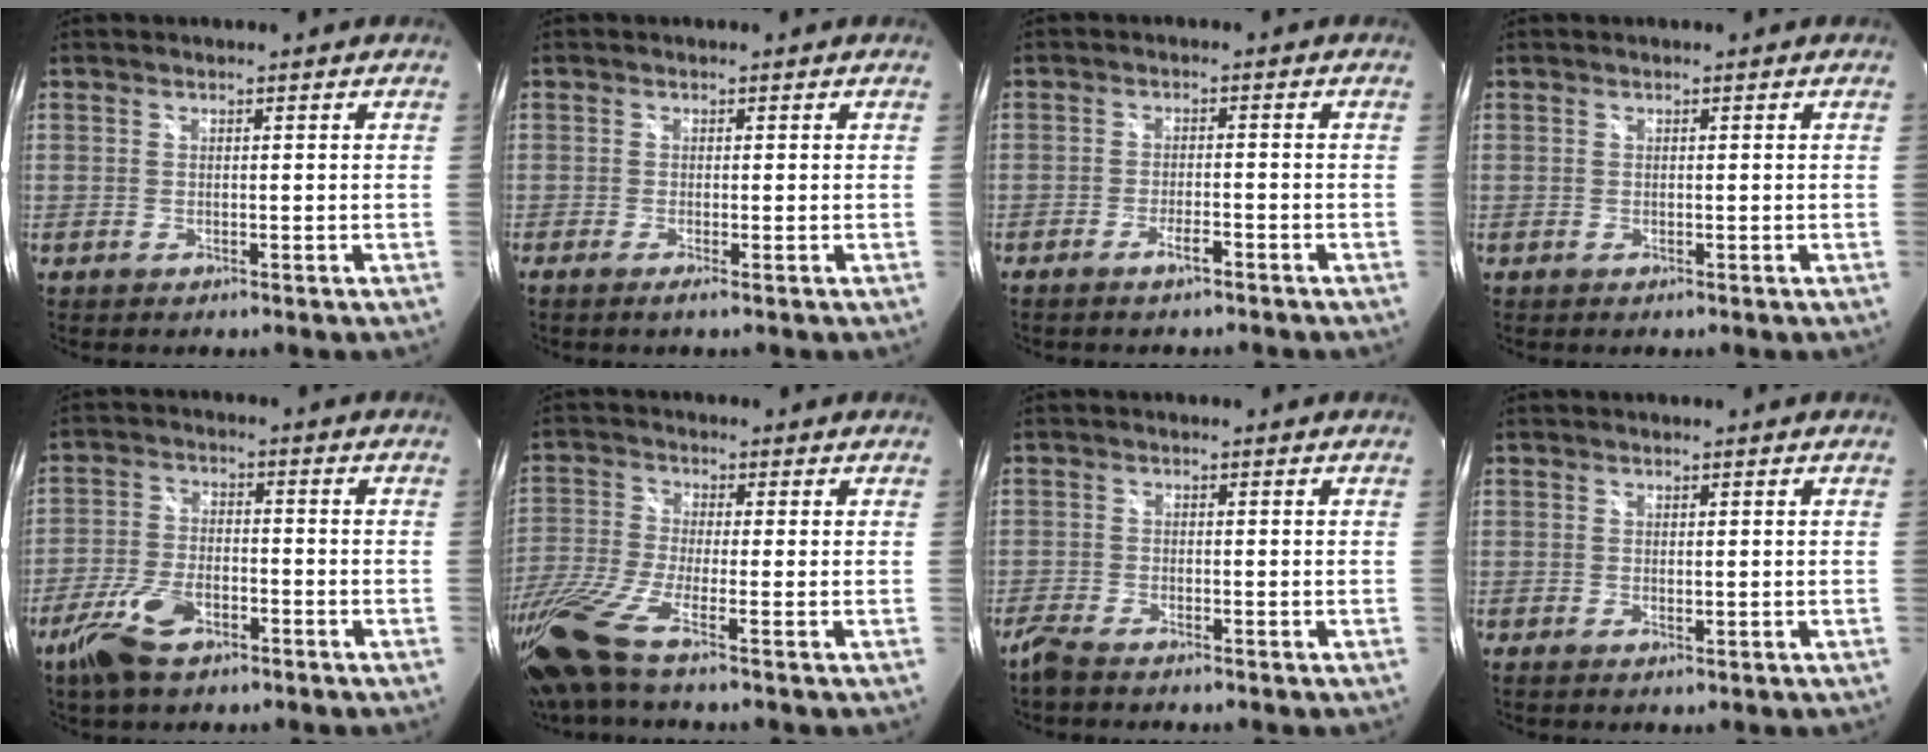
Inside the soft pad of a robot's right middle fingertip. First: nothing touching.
{"total": 1.1, "force": [-0.5, -0.5, 0.9], "torque": [-0.015, -0.003, -0.011]}
{"total": 2.7, "force": [-2.2, 0.3, 1.5], "torque": [-0.041, 0.003, -0.038]}
{"total": 0.0}
{"total": 9.6, "force": [-6.0, 4.4, 6.1], "torque": [-0.146, -0.009, -0.116]}
{"total": 11.9, "force": [-8.6, -0.1, 8.3], "torque": [-0.189, -0.041, -0.173]}
{"total": 3.2, "force": [-2.8, 0.5, 1.5], "torque": [-0.045, -0.007, -0.055]}
{"total": 0.6, "force": [0.1, 0.2, 0.6], "torque": [-0.009, 0.002, 0.001]}